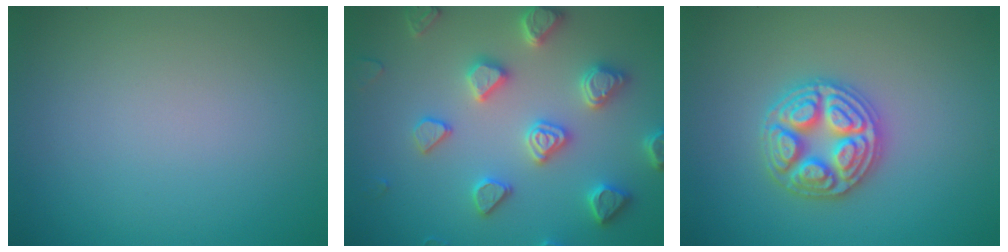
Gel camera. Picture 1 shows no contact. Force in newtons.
{"total": 4.9, "press": 4.8, "slide": 0.7}
{"total": 4.7, "press": 4.7, "slide": 0.5}